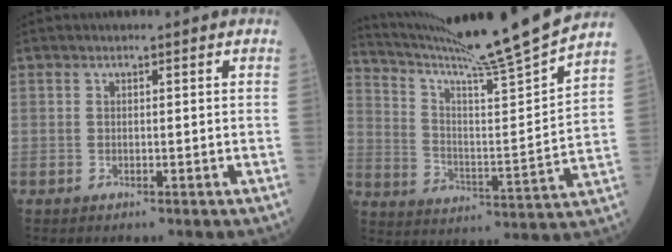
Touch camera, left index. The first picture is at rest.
{"total": 19.6, "force": [17.5, -3.3, 8.0], "torque": [-0.145, -0.058, 0.265]}